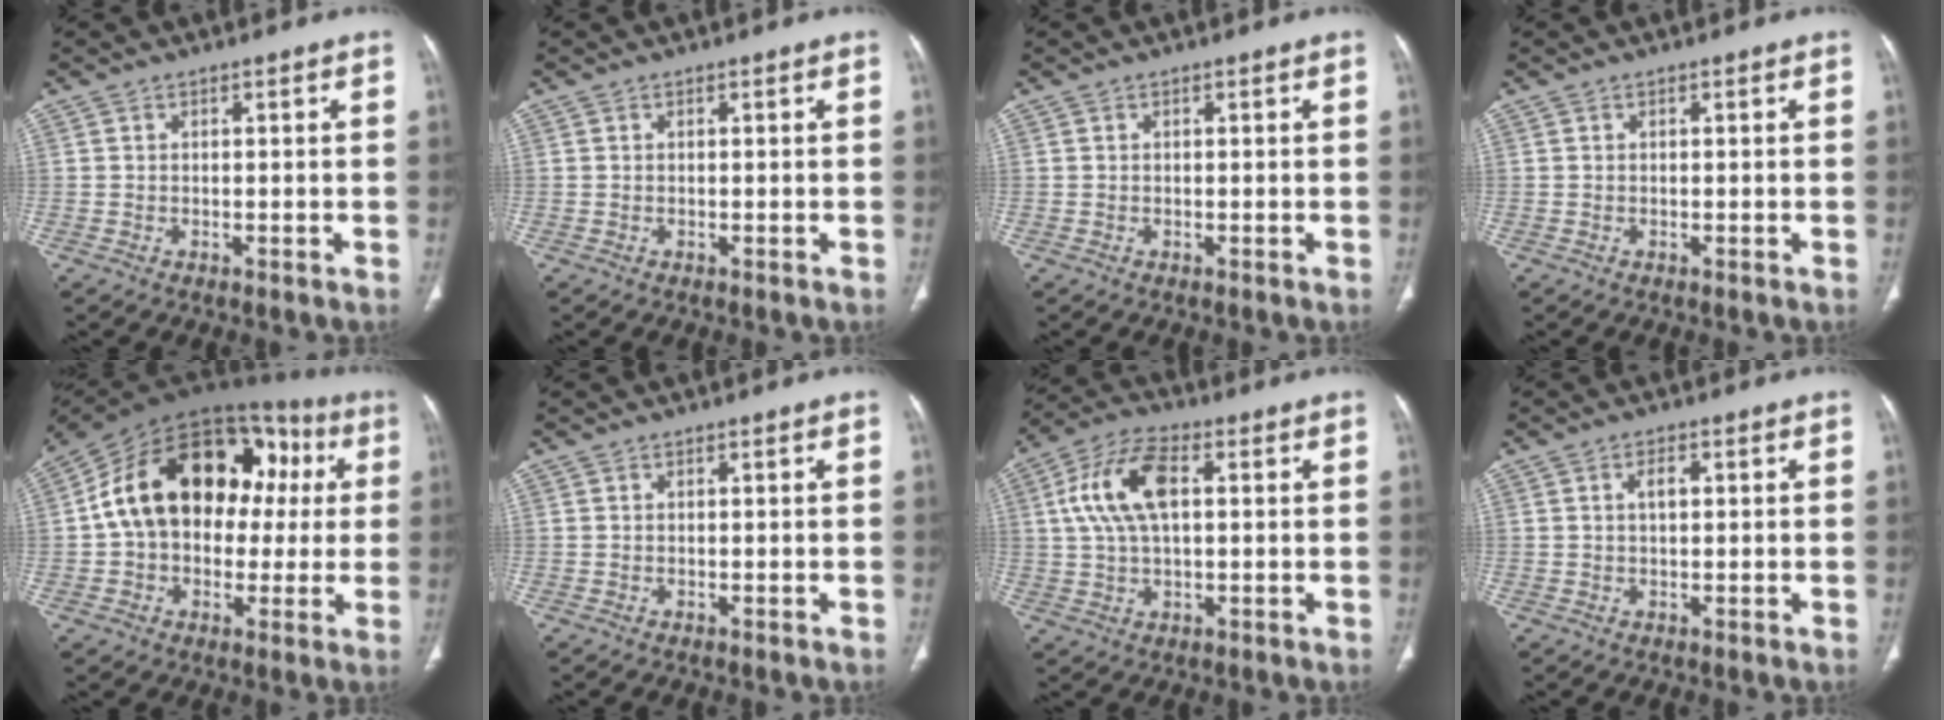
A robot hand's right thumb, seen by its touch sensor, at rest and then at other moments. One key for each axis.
{"total": 0.0}
{"total": 0.0}
{"total": 0.0}
{"total": 25.1, "fx": 3.5, "fy": 16.8, "fz": 18.3, "tx": -0.270, "ty": 0.062, "tz": 0.051}
{"total": 0.0}
{"total": 11.9, "fx": 2.3, "fy": 6.1, "fz": 10.0, "tx": -0.203, "ty": 0.020, "tz": 0.040}
{"total": 2.5, "fx": 0.6, "fy": 1.2, "fz": 2.1, "tx": -0.037, "ty": 0.004, "tz": 0.010}